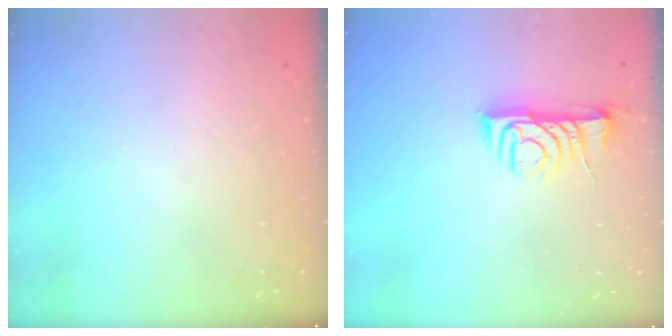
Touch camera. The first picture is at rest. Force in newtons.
{"total": 8.3, "press": 8.2, "slide": 0.9}